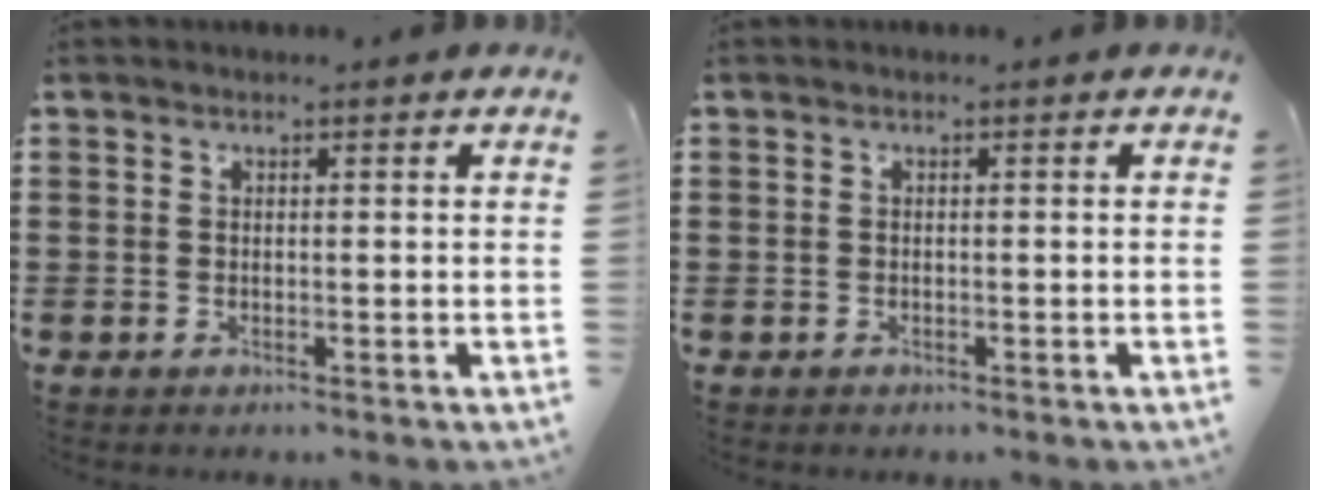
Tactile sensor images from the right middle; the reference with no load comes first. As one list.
[{"total": 0.8, "force": [-0.6, 0.5, -0.1], "torque": [0.001, 0.002, -0.013]}]